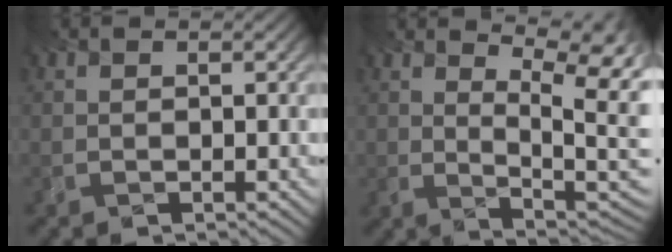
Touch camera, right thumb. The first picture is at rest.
{"total": 11.4, "force": [5.8, 4.0, 8.9], "torque": [-0.169, 0.019, 0.087]}